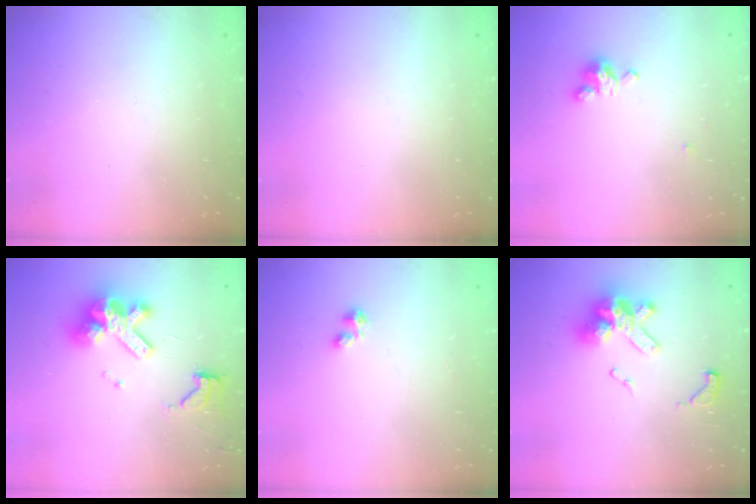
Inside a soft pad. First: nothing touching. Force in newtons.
{"total": 0.0}
{"total": 3.8, "press": 3.8, "slide": 0.4}
{"total": 14.1, "press": 14.0, "slide": 1.8}
{"total": 1.8, "press": 1.8, "slide": 0.4}
{"total": 13.5, "press": 13.4, "slide": 1.8}